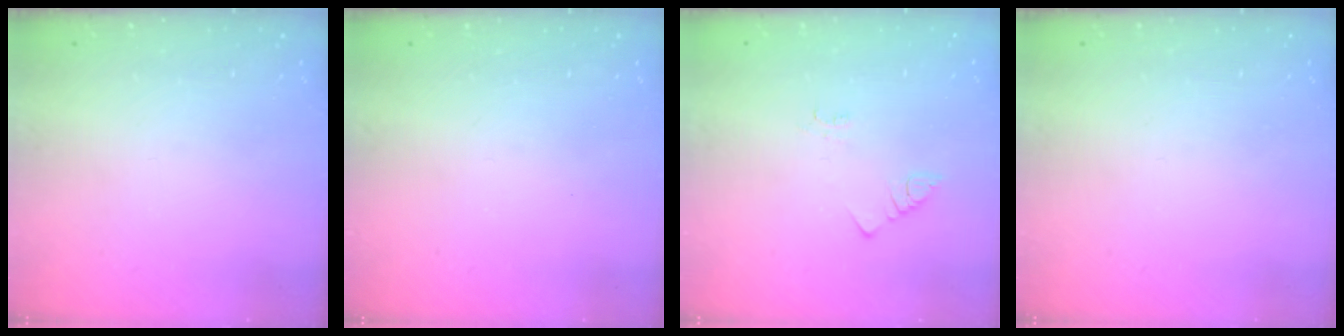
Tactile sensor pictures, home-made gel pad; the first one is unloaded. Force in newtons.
{"total": 2.5, "press": 2.4, "slide": 0.4}
{"total": 1.4, "press": 1.4, "slide": 0.3}
{"total": 0.0}